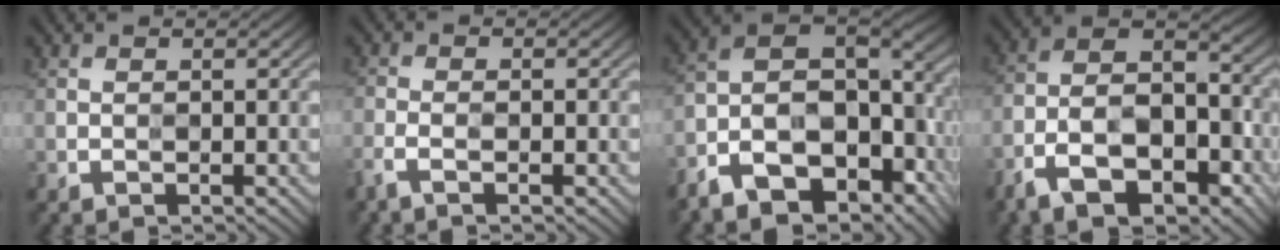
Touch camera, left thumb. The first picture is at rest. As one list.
[{"total": 2.4, "force": [-1.6, 0.5, 1.8], "torque": [-0.044, -0.002, -0.039]}, {"total": 15.2, "force": [-7.8, 8.0, 10.3], "torque": [-0.230, -0.036, -0.114]}, {"total": 13.4, "force": [-8.0, 6.9, 8.3], "torque": [-0.164, -0.024, -0.153]}]